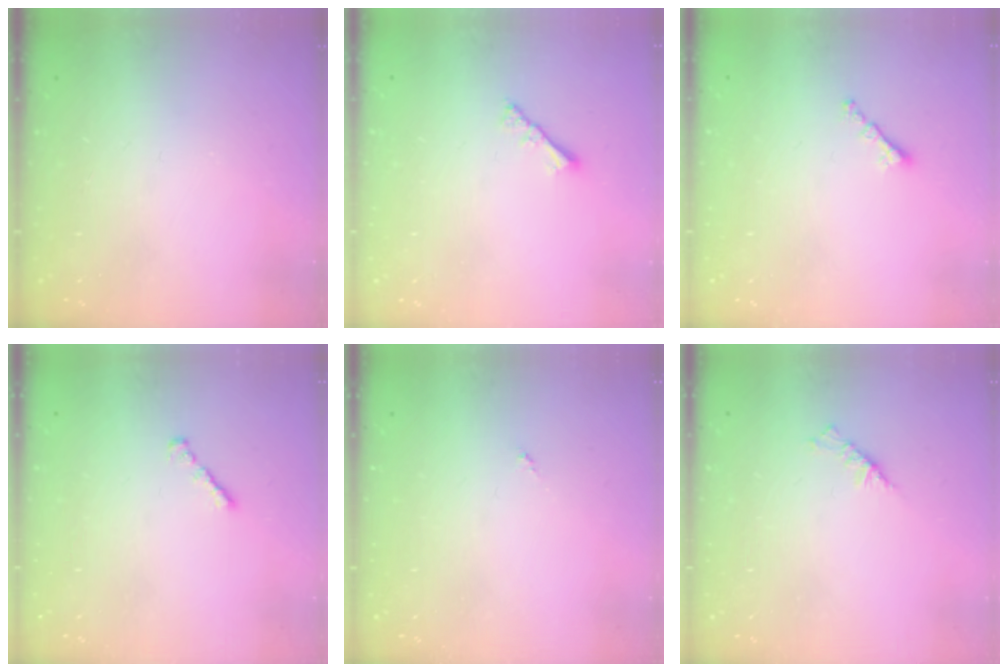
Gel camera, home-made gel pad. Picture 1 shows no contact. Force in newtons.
{"total": 2.5, "press": 2.4, "slide": 0.5}
{"total": 0.7, "press": 0.6, "slide": 0.4}
{"total": 1.6, "press": 1.5, "slide": 0.5}
{"total": 0.0}
{"total": 3.2, "press": 3.1, "slide": 0.7}